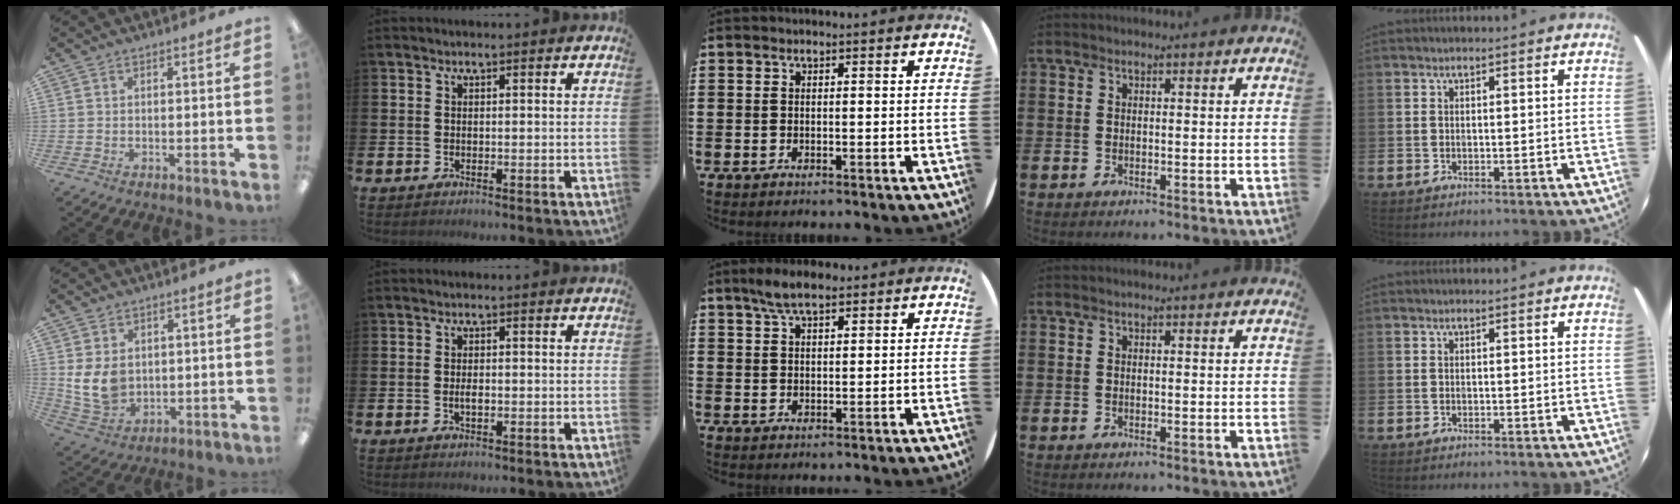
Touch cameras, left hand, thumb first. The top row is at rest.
{"thumb": {"total": 8.6, "force": [1.5, 6.6, 5.3], "torque": [-0.121, -0.006, 0.029]}, "index": {"total": 1.6, "force": [-0.2, 0.8, 1.4], "torque": [-0.020, 0.000, -0.006]}, "middle": {"total": 4.4, "force": [3.3, 1.4, 2.5], "torque": [-0.048, 0.001, 0.059]}}